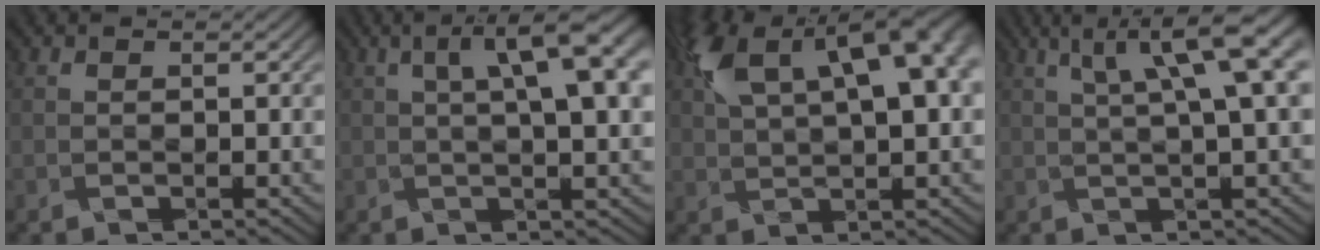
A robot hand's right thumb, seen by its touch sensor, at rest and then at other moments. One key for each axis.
{"total": 9.8, "fx": 2.7, "fy": 2.6, "fz": 9.1, "tx": -0.135, "ty": 0.015, "tz": 0.037}
{"total": 13.2, "fx": 4.8, "fy": 5.6, "fz": 11.0, "tx": -0.204, "ty": 0.018, "tz": 0.084}
{"total": 9.4, "fx": 3.5, "fy": 1.8, "fz": 8.6, "tx": -0.120, "ty": 0.026, "tz": 0.056}